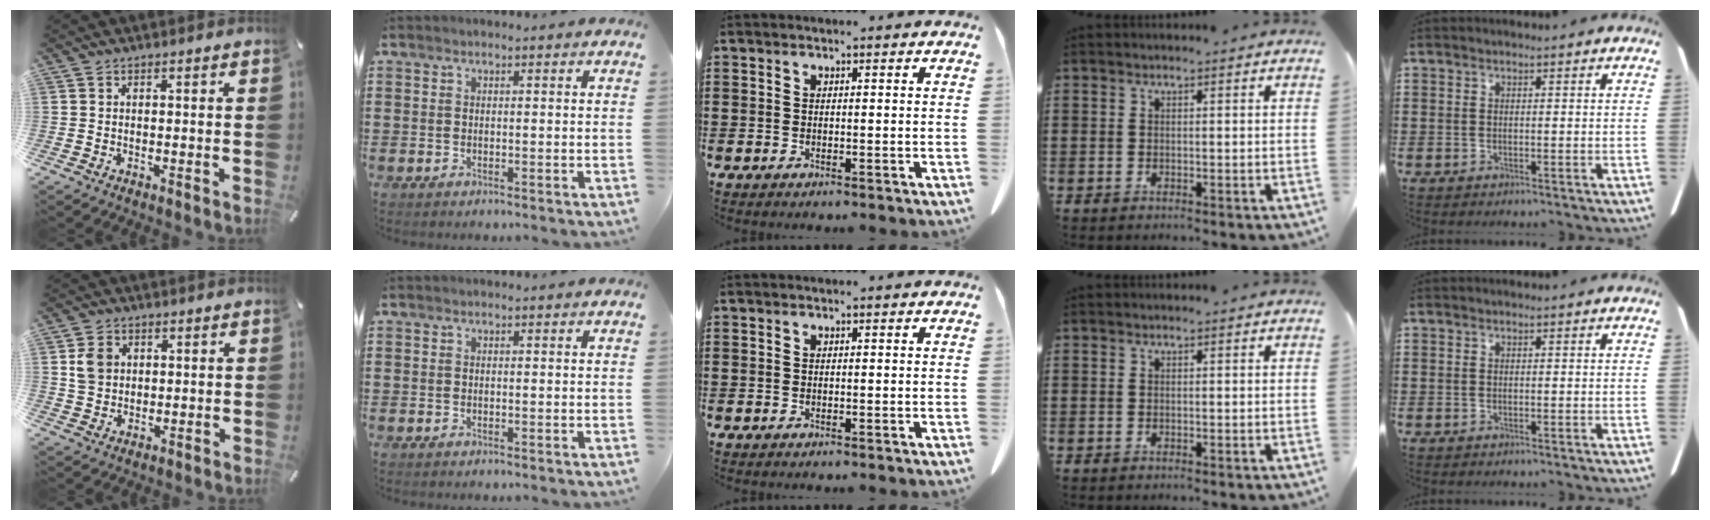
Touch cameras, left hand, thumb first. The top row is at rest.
{"thumb": {"total": 5.2, "force": [1.2, 4.8, 1.5], "torque": [-0.023, 0.005, 0.022]}}